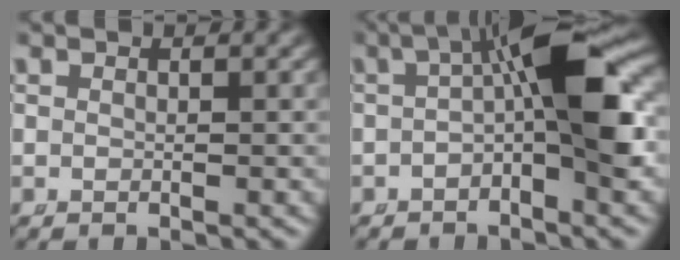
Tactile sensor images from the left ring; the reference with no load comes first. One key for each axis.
{"total": 8.2, "fx": -0.2, "fy": 2.4, "fz": 7.9, "tx": -0.127, "ty": 0.003, "tz": 0.004}